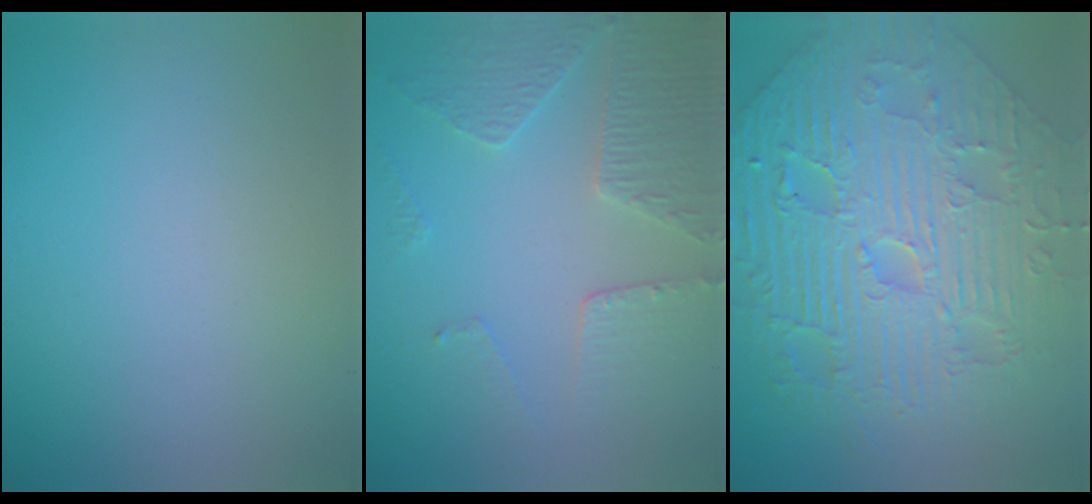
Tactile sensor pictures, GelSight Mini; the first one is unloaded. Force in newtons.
{"total": 4.6, "press": 3.4, "slide": 3.1}
{"total": 11.5, "press": 7.9, "slide": 8.4}